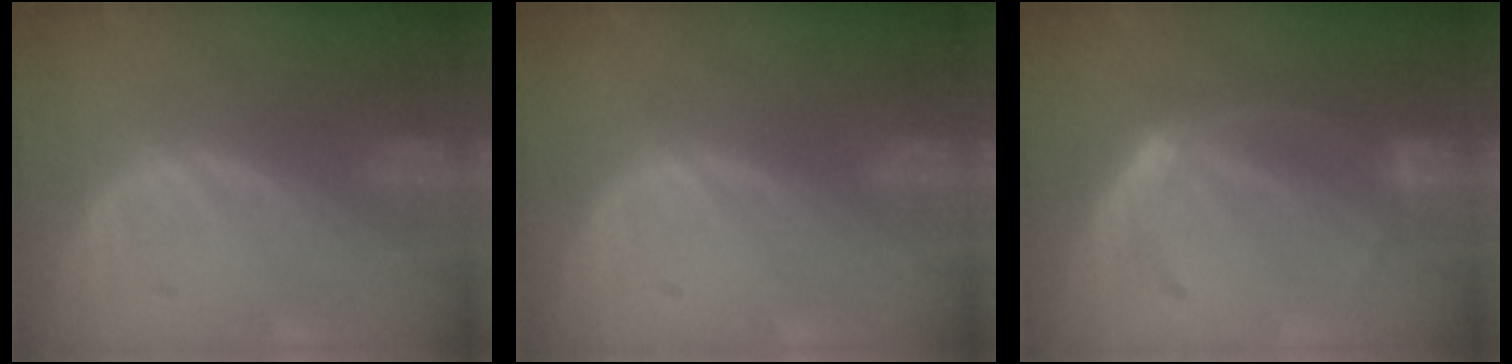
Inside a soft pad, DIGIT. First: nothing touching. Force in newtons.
{"total": 0.0}
{"total": 5.1, "press": 5.0, "slide": 0.7}